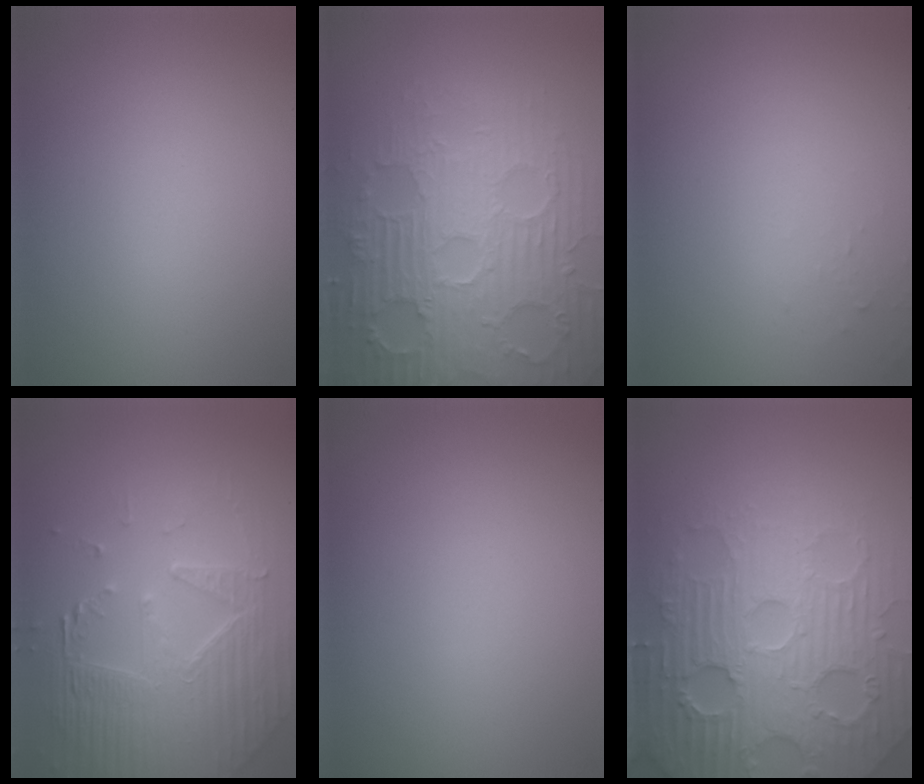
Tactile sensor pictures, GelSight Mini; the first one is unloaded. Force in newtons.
{"total": 8.3, "press": 6.4, "slide": 5.2}
{"total": 0.6, "press": 0.6, "slide": 0.1}
{"total": 7.1, "press": 5.3, "slide": 4.7}
{"total": 0.0}
{"total": 7.6, "press": 7.4, "slide": 1.5}